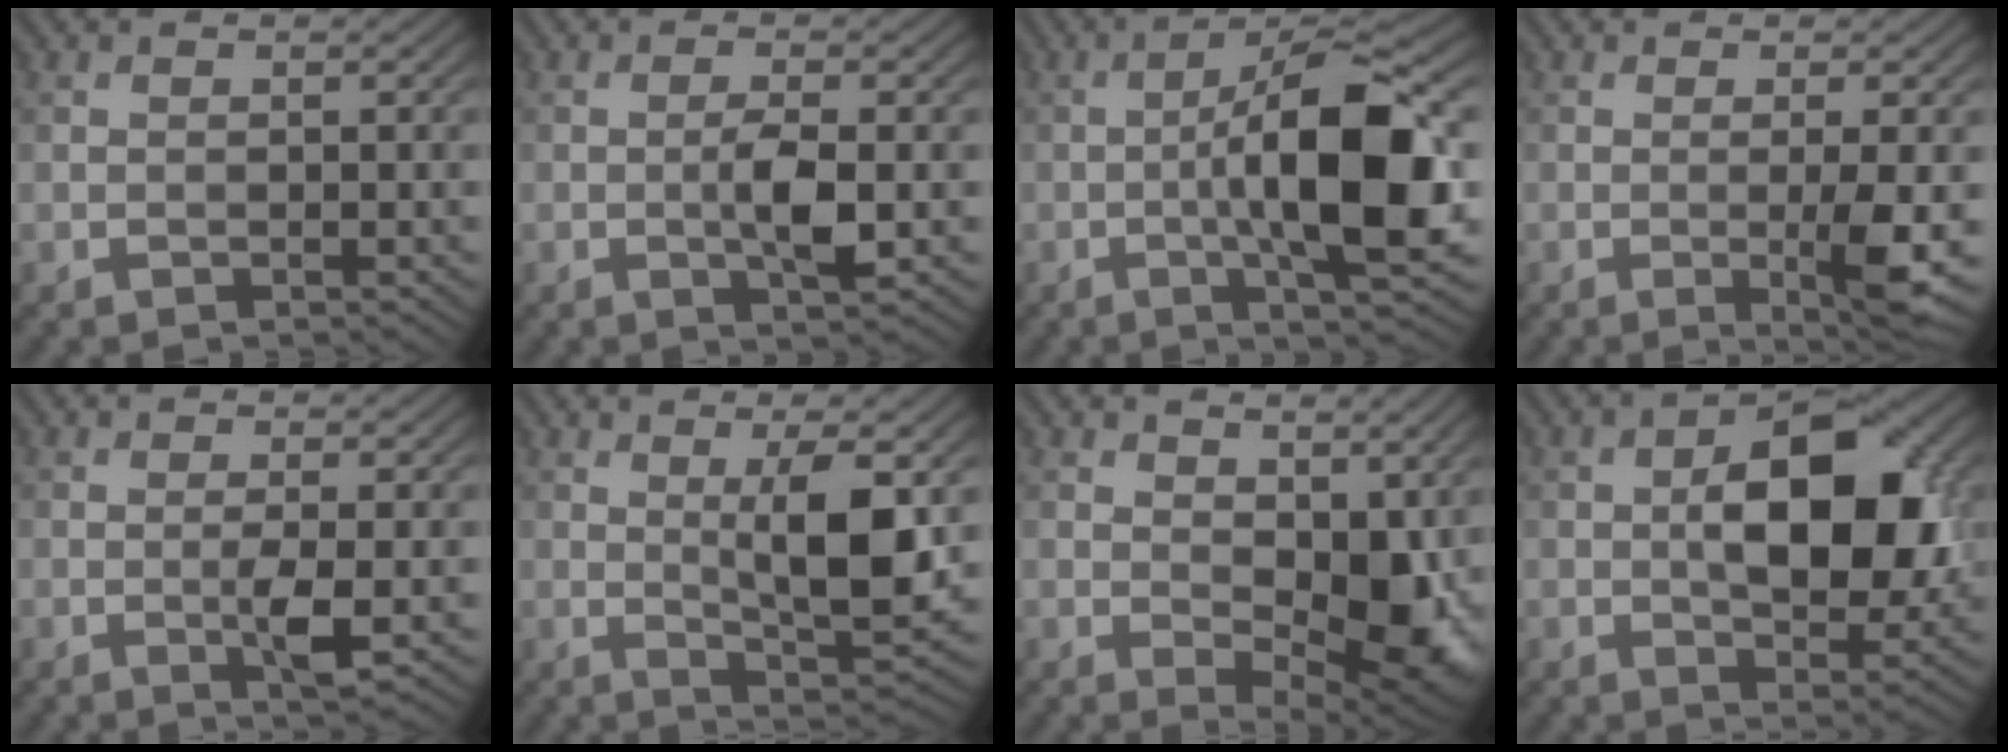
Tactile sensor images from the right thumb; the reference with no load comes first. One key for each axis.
{"total": 3.8, "fx": -0.6, "fy": 0.8, "fz": 3.7, "tx": -0.070, "ty": 0.000, "tz": -0.014}
{"total": 13.6, "fx": -1.9, "fy": 3.5, "fz": 13.0, "tx": -0.199, "ty": 0.012, "tz": -0.036}
{"total": 4.5, "fx": -0.7, "fy": 0.4, "fz": 4.5, "tx": -0.080, "ty": -0.003, "tz": -0.010}
{"total": 2.8, "fx": -0.6, "fy": 0.3, "fz": 2.7, "tx": -0.052, "ty": -0.002, "tz": -0.014}
{"total": 8.3, "fx": 1.5, "fy": 2.0, "fz": 7.9, "tx": -0.134, "ty": 0.001, "tz": 0.030}
{"total": 10.5, "fx": 1.4, "fy": 5.9, "fz": 8.5, "tx": -0.128, "ty": -0.014, "tz": 0.026}
{"total": 11.6, "fx": 0.7, "fy": 6.1, "fz": 9.8, "tx": -0.148, "ty": 0.003, "tz": 0.011}